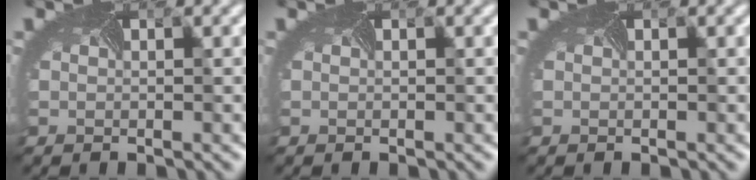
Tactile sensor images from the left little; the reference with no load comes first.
{"total": 0.0}
{"total": 0.0}